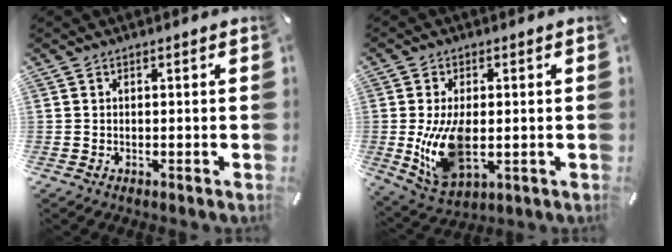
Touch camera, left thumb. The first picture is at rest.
{"total": 12.1, "force": [-0.6, 7.0, 9.8], "torque": [-0.215, -0.019, -0.011]}